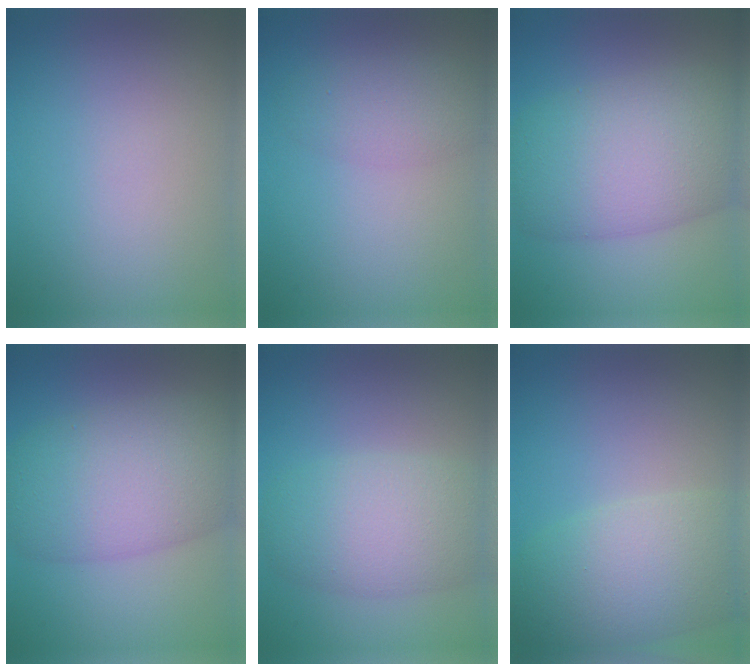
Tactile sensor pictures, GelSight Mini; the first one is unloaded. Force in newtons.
{"total": 1.8, "press": 1.8, "slide": 0.2}
{"total": 10.5, "press": 10.5, "slide": 0.1}
{"total": 9.4, "press": 9.4, "slide": 0.7}
{"total": 6.4, "press": 6.4, "slide": 0.2}
{"total": 7.5, "press": 7.5, "slide": 0.6}